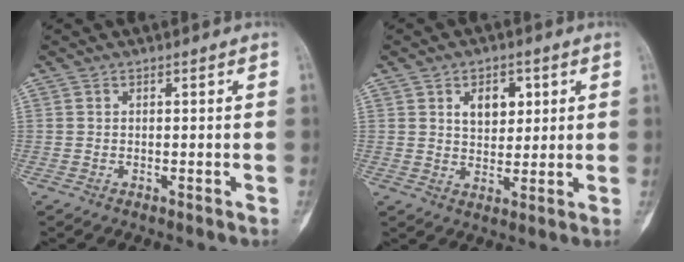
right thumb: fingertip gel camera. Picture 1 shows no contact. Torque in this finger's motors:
{"motor_torque": [0.97, 0.86, 0.78, 0.06, 0.04]}